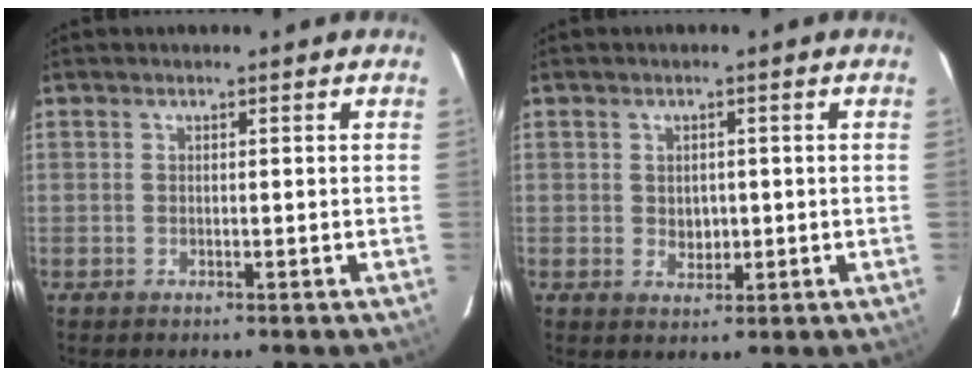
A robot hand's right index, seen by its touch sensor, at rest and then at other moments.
{"total": 2.9, "force": [-0.1, 2.5, 1.5], "torque": [-0.022, -0.001, 0.004]}